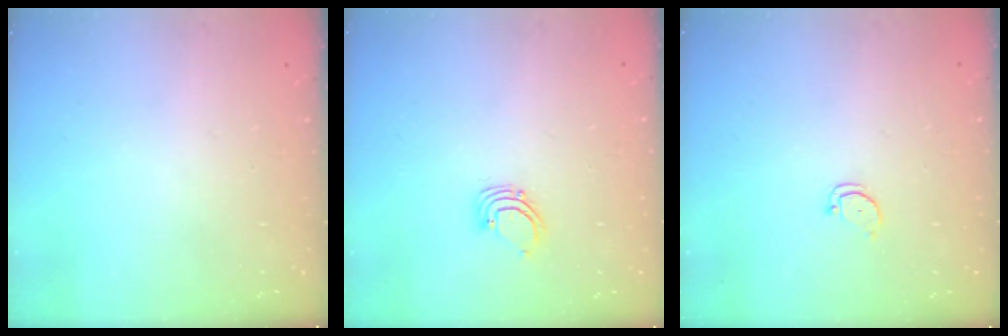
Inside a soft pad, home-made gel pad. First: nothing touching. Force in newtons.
{"total": 3.2, "press": 3.2, "slide": 0.2}
{"total": 2.2, "press": 2.2, "slide": 0.2}